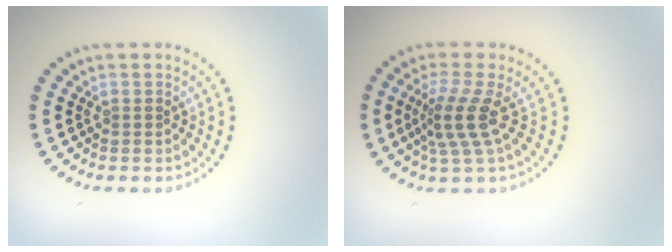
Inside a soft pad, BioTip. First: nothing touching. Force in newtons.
{"total": 3.3, "press": 2.3, "slide": 2.4}